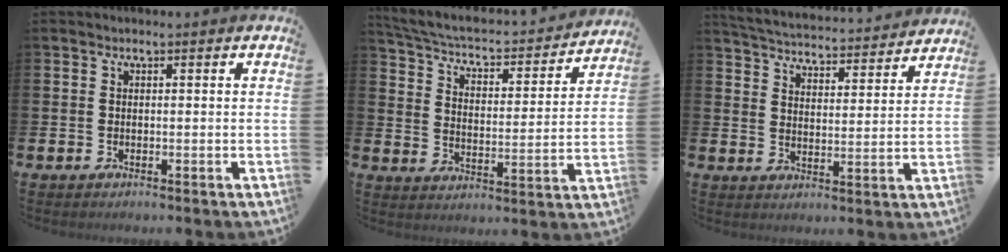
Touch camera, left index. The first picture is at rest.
{"total": 4.7, "force": [4.2, 1.2, 1.7], "torque": [-0.058, -0.036, 0.061]}
{"total": 4.7, "force": [4.6, 0.4, 0.3], "torque": [-0.030, -0.041, 0.077]}